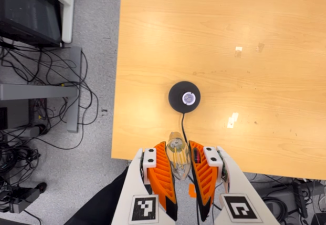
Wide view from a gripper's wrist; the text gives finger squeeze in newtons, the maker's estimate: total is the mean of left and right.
{"total": 19.9, "left": 23.8, "right": 16.0}